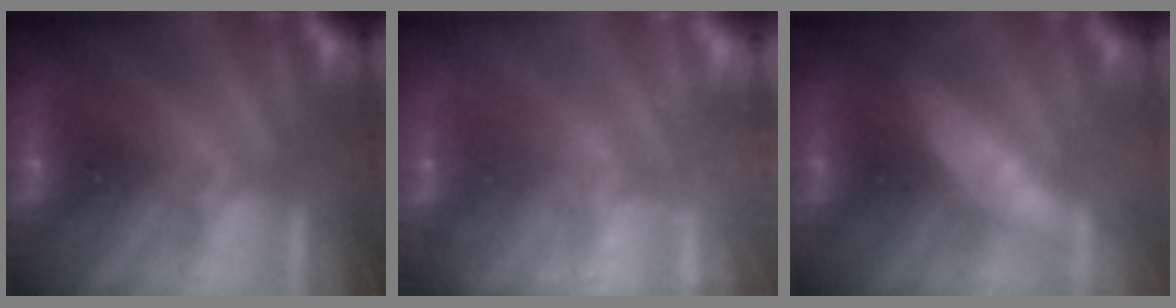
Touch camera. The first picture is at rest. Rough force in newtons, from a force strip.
{"total": 2.4}
{"total": 3.5}